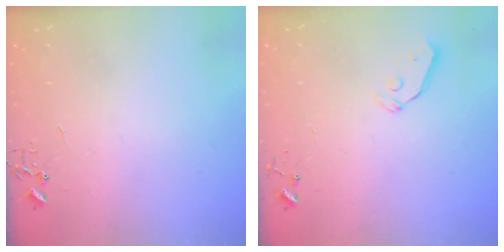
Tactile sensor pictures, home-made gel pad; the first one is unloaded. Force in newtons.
{"total": 4.9, "press": 4.8, "slide": 0.8}